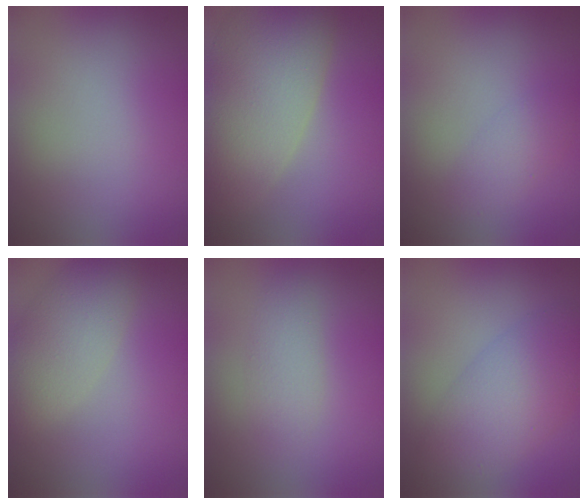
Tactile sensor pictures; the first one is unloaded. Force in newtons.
{"total": 9.7, "press": 9.6, "slide": 0.9}
{"total": 0.7, "press": 0.7, "slide": 0.1}
{"total": 3.9, "press": 3.9, "slide": 0.1}
{"total": 1.9, "press": 1.9, "slide": 0.1}
{"total": 5.5, "press": 5.5, "slide": 0.1}